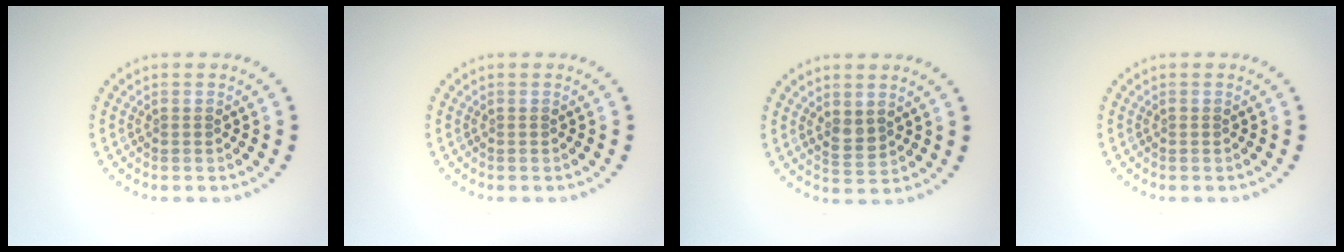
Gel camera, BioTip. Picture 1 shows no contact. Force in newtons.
{"total": 0.0}
{"total": 1.7, "press": 1.6, "slide": 0.6}
{"total": 0.0}